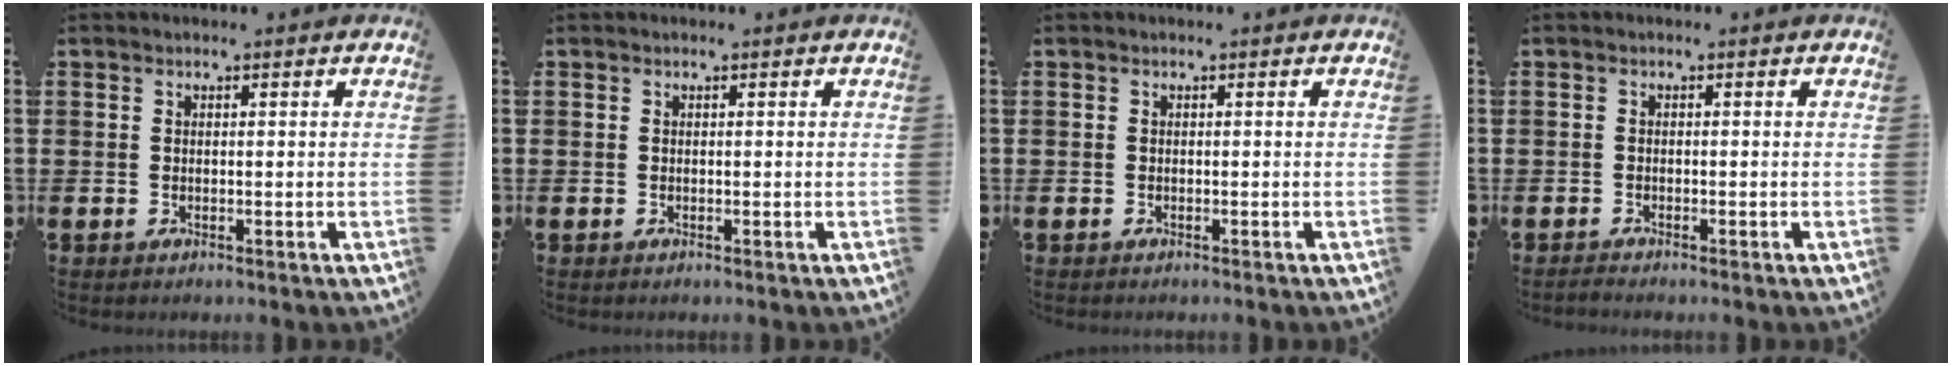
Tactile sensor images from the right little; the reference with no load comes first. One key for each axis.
{"total": 0.0}
{"total": 0.0}
{"total": 0.6, "fx": -0.5, "fy": 0.0, "fz": 0.2, "tx": -0.003, "ty": -0.002, "tz": -0.011}